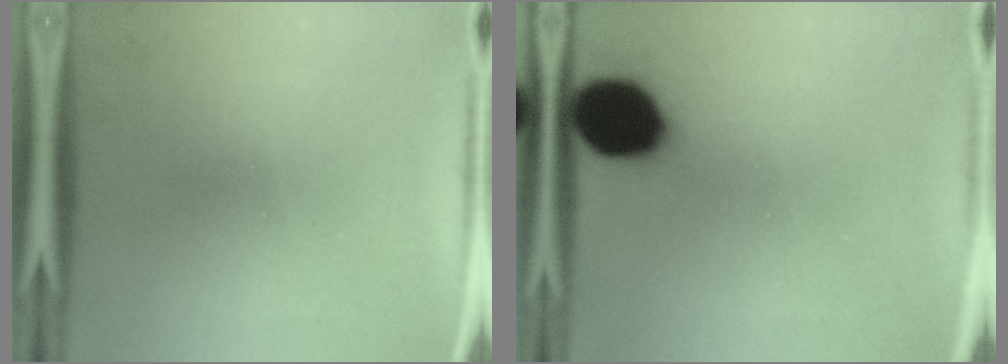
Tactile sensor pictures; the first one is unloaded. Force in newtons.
{"total": 15.1}